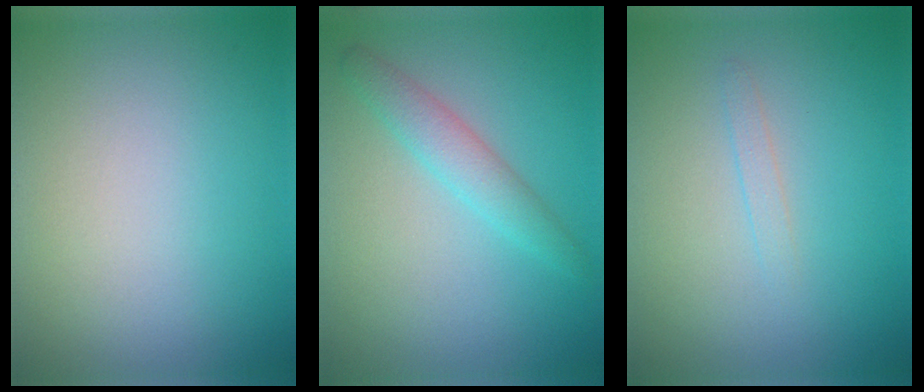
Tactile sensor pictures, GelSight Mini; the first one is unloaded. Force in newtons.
{"total": 2.5, "press": 2.5, "slide": 0.1}
{"total": 0.8, "press": 0.8, "slide": 0.0}